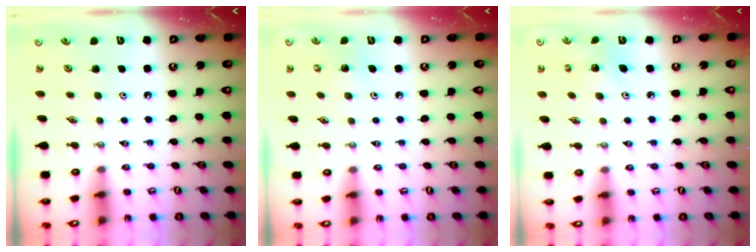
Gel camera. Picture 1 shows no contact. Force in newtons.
{"total": 3.7, "press": 3.7, "slide": 0.3}
{"total": 2.9, "press": 2.9, "slide": 0.2}